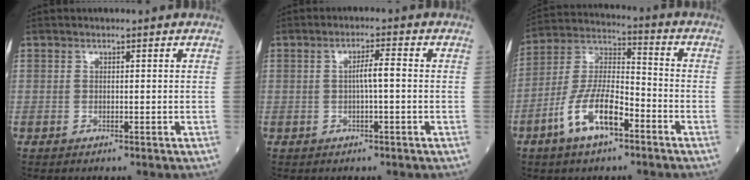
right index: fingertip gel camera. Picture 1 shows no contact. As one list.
[{"total": 3.0, "force": [-0.1, 0.2, 3.0], "torque": [-0.053, 0.004, -0.003]}, {"total": 11.8, "force": [-5.9, 4.0, 9.3], "torque": [-0.197, 0.006, -0.113]}]